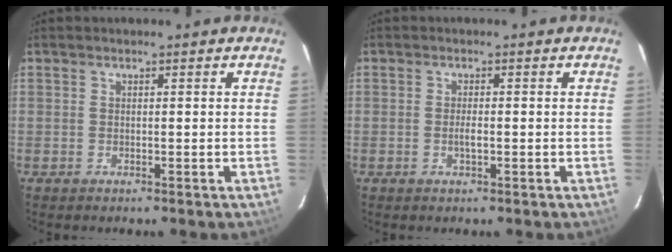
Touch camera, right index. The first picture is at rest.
{"total": 1.6, "force": [-0.4, 0.4, 1.5], "torque": [-0.028, -0.002, -0.008]}